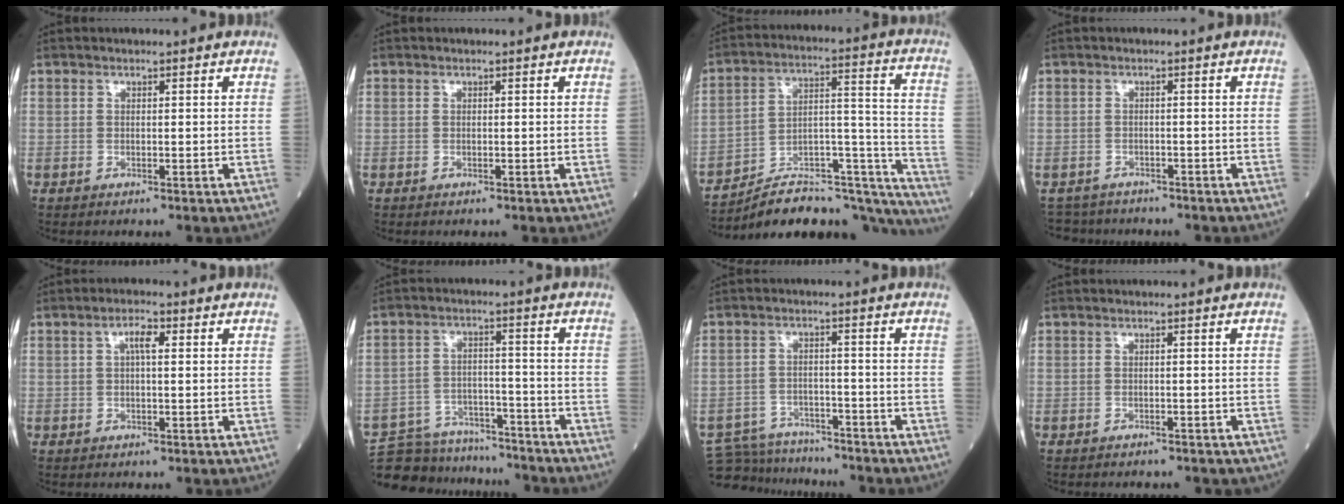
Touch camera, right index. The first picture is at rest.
{"total": 0.0}
{"total": 23.9, "force": [-22.3, 5.1, 7.0], "torque": [-0.051, 0.058, -0.319]}
{"total": 4.1, "force": [-3.6, 1.9, -0.8], "torque": [0.011, -0.002, -0.065]}
{"total": 2.7, "force": [0.7, 0.7, 2.5], "torque": [-0.048, 0.007, 0.012]}
{"total": 14.7, "force": [-13.9, 4.3, 2.1], "torque": [-0.045, 0.024, -0.205]}
{"total": 9.5, "force": [-9.0, 2.8, 0.4], "torque": [-0.009, 0.015, -0.138]}
{"total": 3.4, "force": [-2.9, 1.4, 0.9], "torque": [-0.017, -0.001, -0.030]}